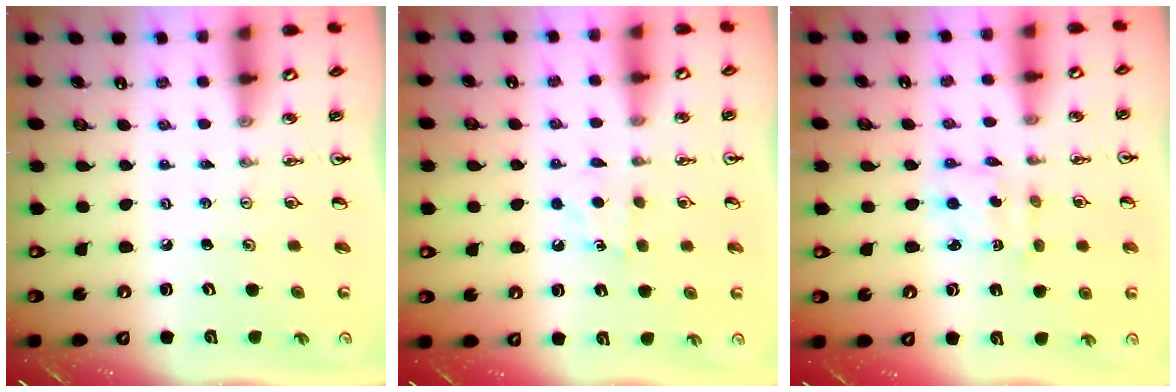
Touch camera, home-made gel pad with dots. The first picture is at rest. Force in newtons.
{"total": 5.6, "press": 5.5, "slide": 0.7}
{"total": 2.1, "press": 2.0, "slide": 0.4}